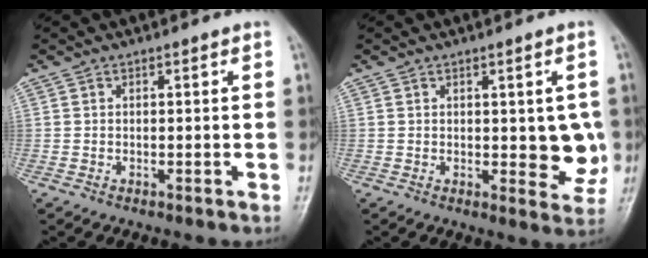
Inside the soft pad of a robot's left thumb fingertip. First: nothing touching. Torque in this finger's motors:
{"motor_torque": [0.91, 0.95, 0.10, -0.14, 0.00]}